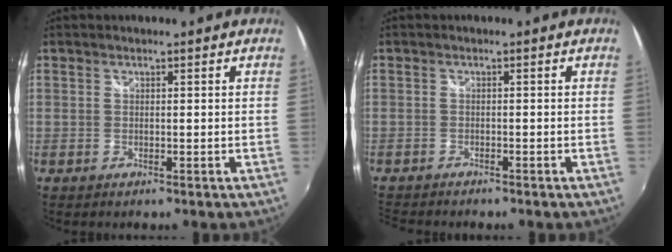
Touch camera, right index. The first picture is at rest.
{"total": 4.0, "force": [-3.8, 0.3, 1.1], "torque": [-0.037, -0.019, -0.067]}